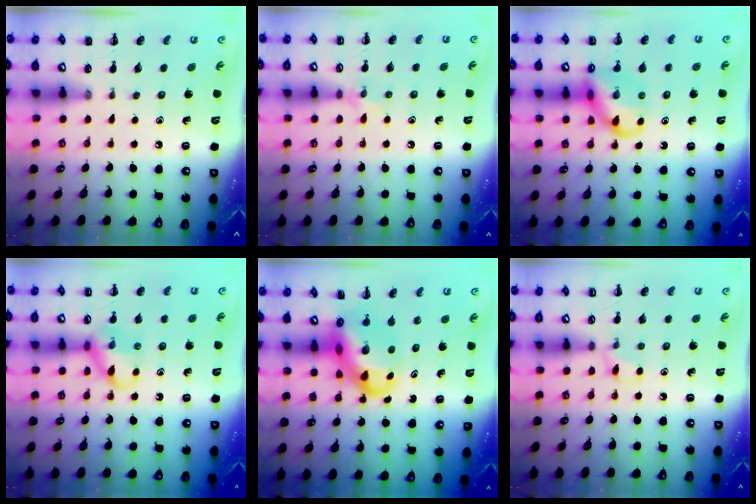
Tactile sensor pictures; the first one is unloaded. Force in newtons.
{"total": 5.3, "press": 5.1, "slide": 1.2}
{"total": 12.7, "press": 12.5, "slide": 1.8}
{"total": 12.7, "press": 12.5, "slide": 1.8}
{"total": 11.0, "press": 10.6, "slide": 2.8}
{"total": 6.4, "press": 6.1, "slide": 1.9}